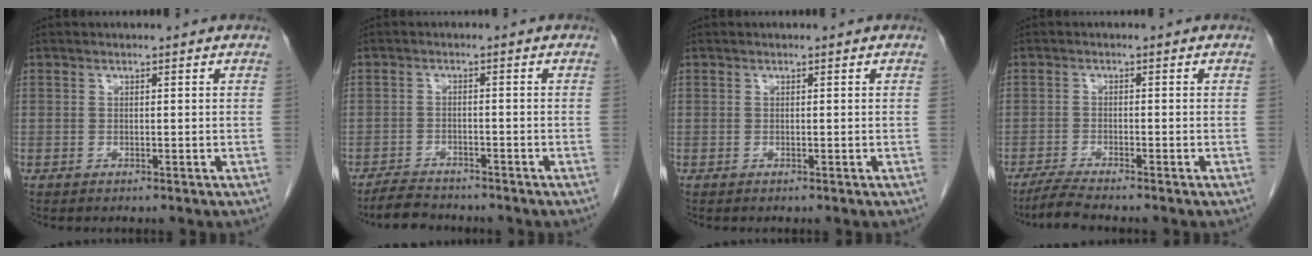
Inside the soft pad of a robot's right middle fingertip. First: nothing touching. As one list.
[{"total": 4.2, "force": [-3.9, 1.0, 0.9], "torque": [-0.020, -0.010, -0.070]}, {"total": 0.0}, {"total": 3.3, "force": [-3.0, -0.6, 1.4], "torque": [-0.036, -0.013, -0.062]}]